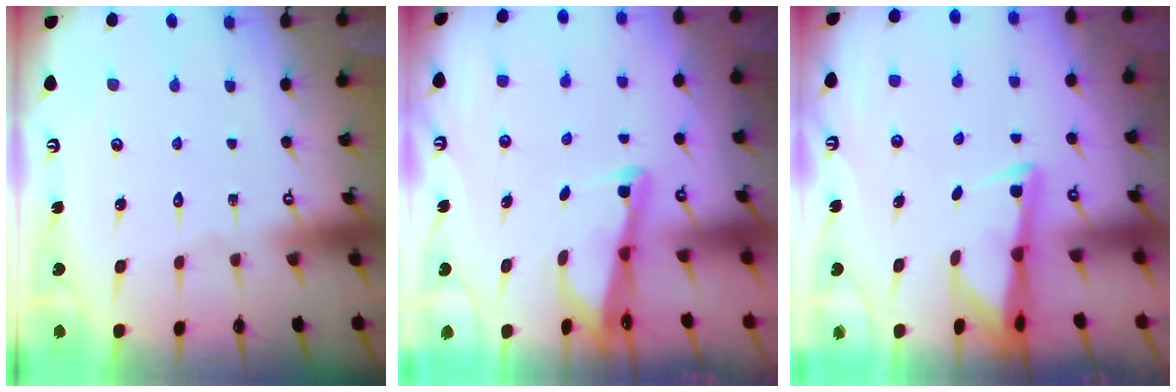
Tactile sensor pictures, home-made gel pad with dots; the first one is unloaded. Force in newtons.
{"total": 2.4, "press": 2.4, "slide": 0.2}
{"total": 3.0, "press": 2.9, "slide": 0.6}